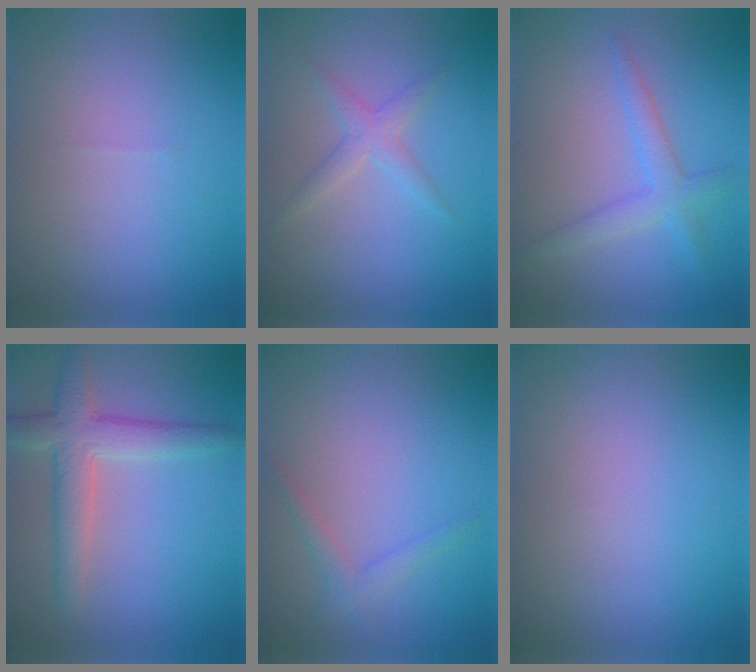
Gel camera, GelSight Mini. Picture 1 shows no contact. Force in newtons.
{"total": 1.8, "press": 1.8, "slide": 0.1}
{"total": 2.5, "press": 2.5, "slide": 0.1}
{"total": 4.4, "press": 4.4, "slide": 0.3}
{"total": 1.4, "press": 1.4, "slide": 0.1}
{"total": 0.0}